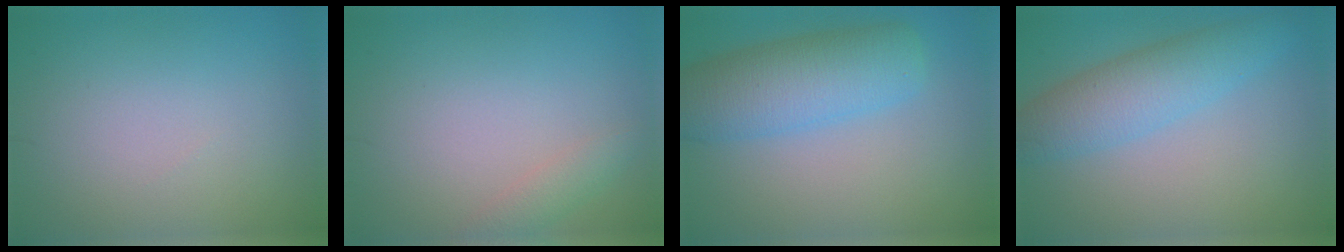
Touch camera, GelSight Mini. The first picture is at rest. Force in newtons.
{"total": 1.6, "press": 1.6, "slide": 0.2}
{"total": 7.0, "press": 7.0, "slide": 0.1}
{"total": 4.8, "press": 4.8, "slide": 0.1}